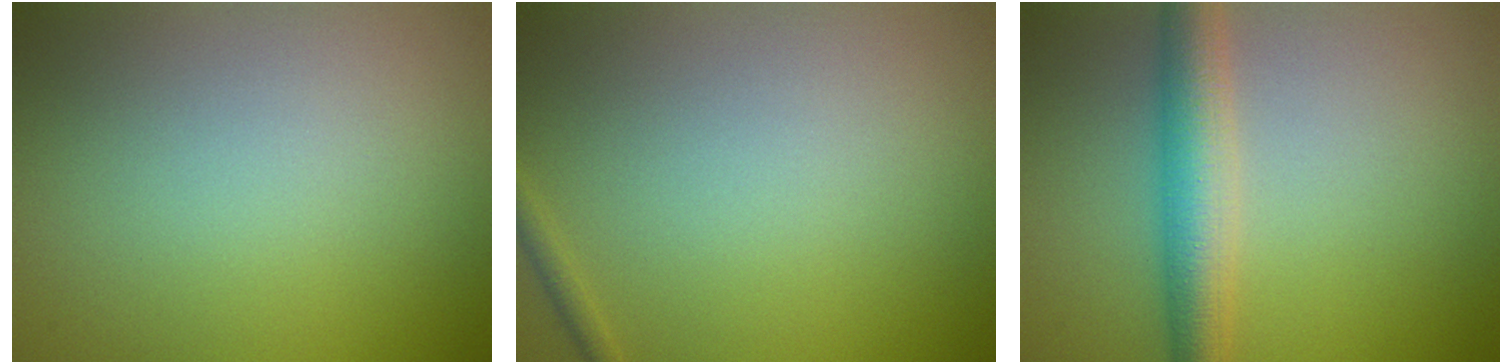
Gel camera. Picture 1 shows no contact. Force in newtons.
{"total": 0.8, "press": 0.8, "slide": 0.0}
{"total": 5.0, "press": 5.0, "slide": 0.1}